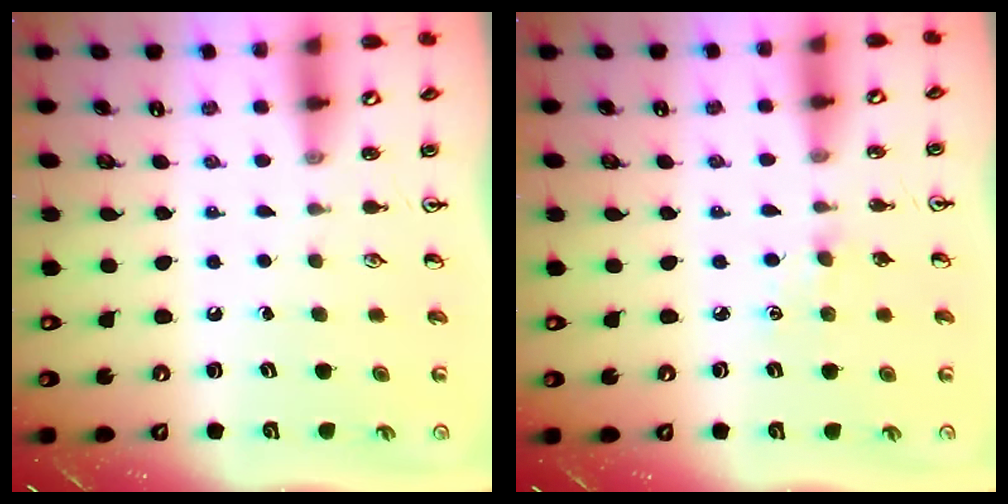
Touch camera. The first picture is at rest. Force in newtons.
{"total": 2.2, "press": 2.2, "slide": 0.4}